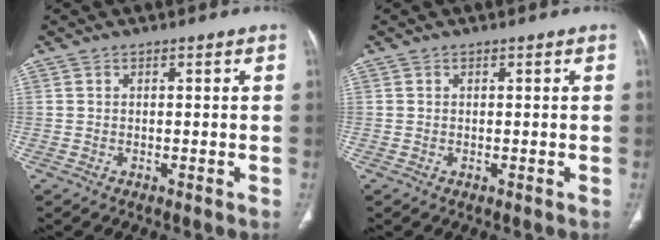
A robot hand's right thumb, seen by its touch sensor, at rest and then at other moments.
{"total": 0.0}